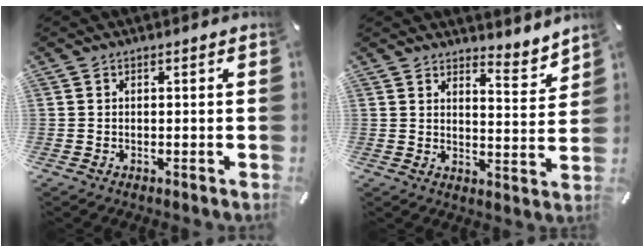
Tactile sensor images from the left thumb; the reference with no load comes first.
{"total": 5.3, "force": [4.8, 1.9, 0.9], "torque": [0.001, -0.051, 0.080]}